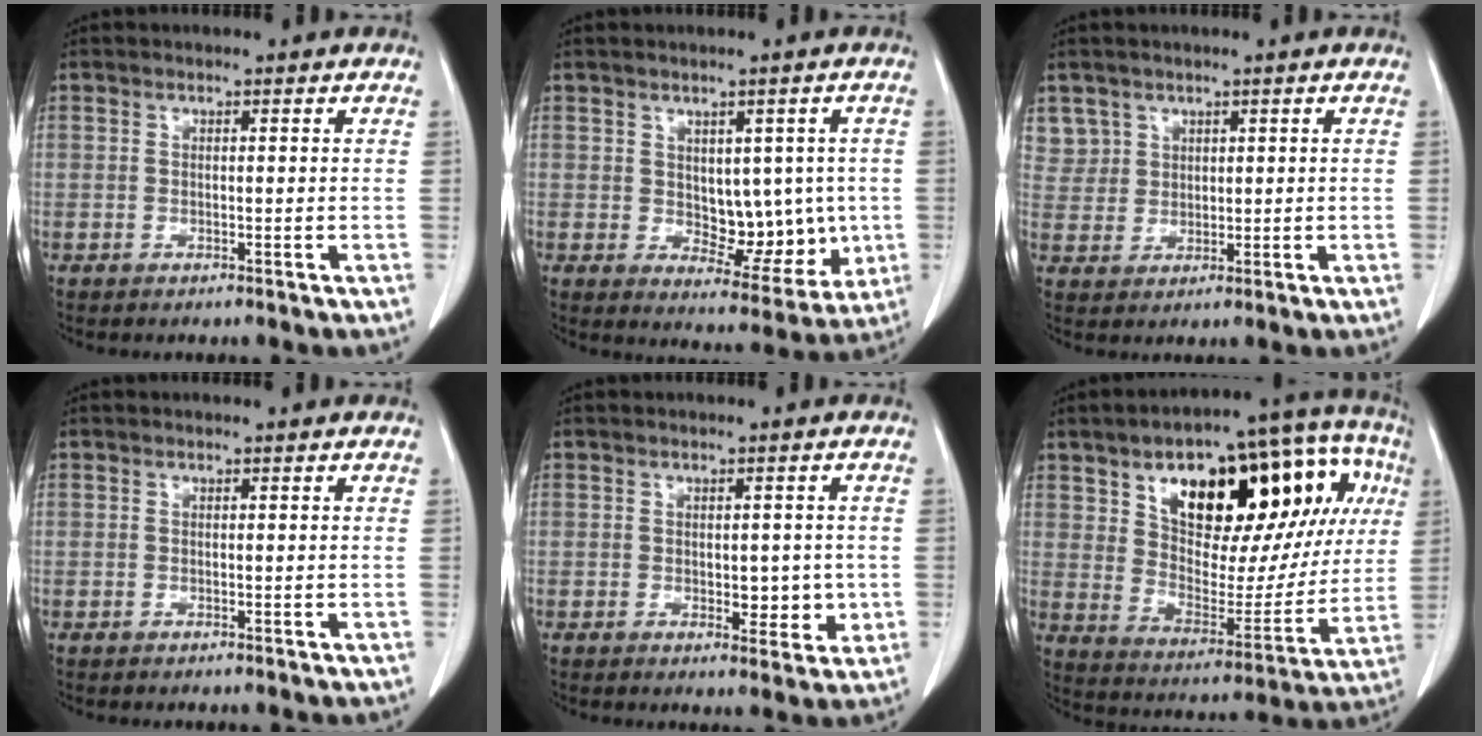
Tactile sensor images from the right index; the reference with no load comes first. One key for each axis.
{"total": 8.6, "fx": 0.2, "fy": 5.2, "fz": 6.9, "tx": -0.072, "ty": 0.004, "tz": 0.022}
{"total": 4.3, "fx": 2.5, "fy": 3.5, "fz": -0.4, "tx": 0.023, "ty": 0.003, "tz": 0.050}
{"total": 0.0}
{"total": 4.5, "fx": -0.5, "fy": 2.5, "fz": 3.7, "tx": -0.037, "ty": -0.003, "tz": 0.001}
{"total": 27.4, "fx": 9.8, "fy": 11.5, "fz": 22.8, "tx": -0.331, "ty": 0.059, "tz": 0.157}